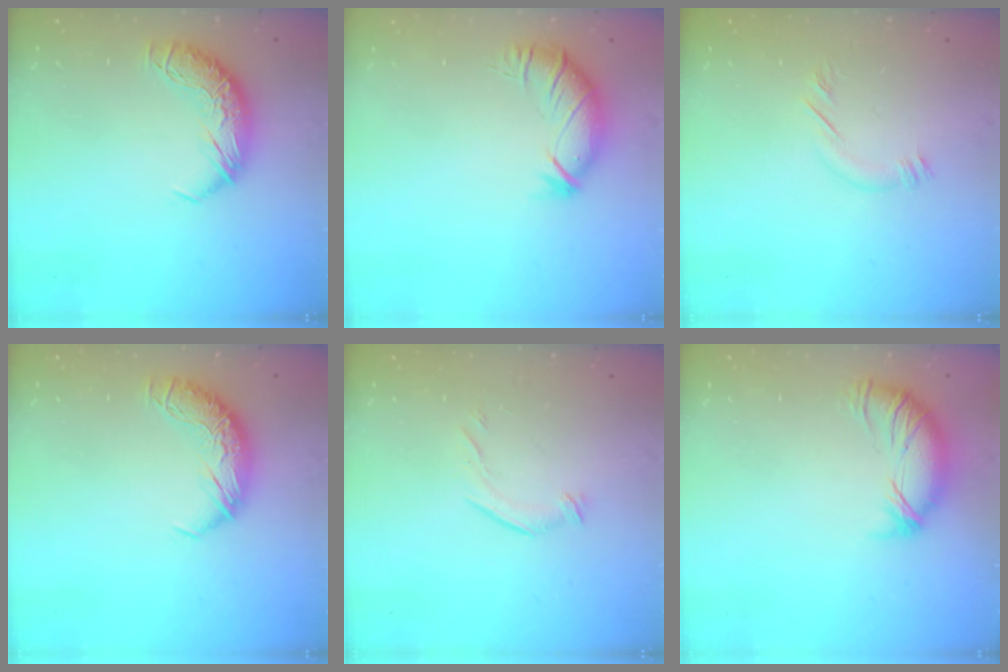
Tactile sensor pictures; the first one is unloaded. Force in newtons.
{"total": 3.2, "press": 2.5, "slide": 1.9}
{"total": 5.5, "press": 5.5, "slide": 1.0}
{"total": 0.0}
{"total": 5.5, "press": 5.3, "slide": 1.4}
{"total": 3.6, "press": 3.2, "slide": 1.7}